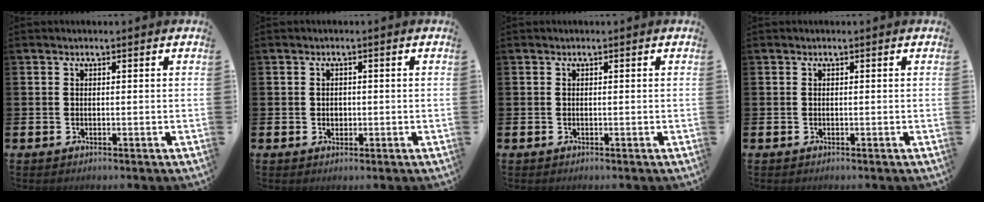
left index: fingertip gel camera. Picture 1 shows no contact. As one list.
[{"total": 1.1, "force": [0.1, 1.0, 0.5], "torque": [0.006, 0.002, -0.004]}, {"total": 0.0}, {"total": 0.0}]